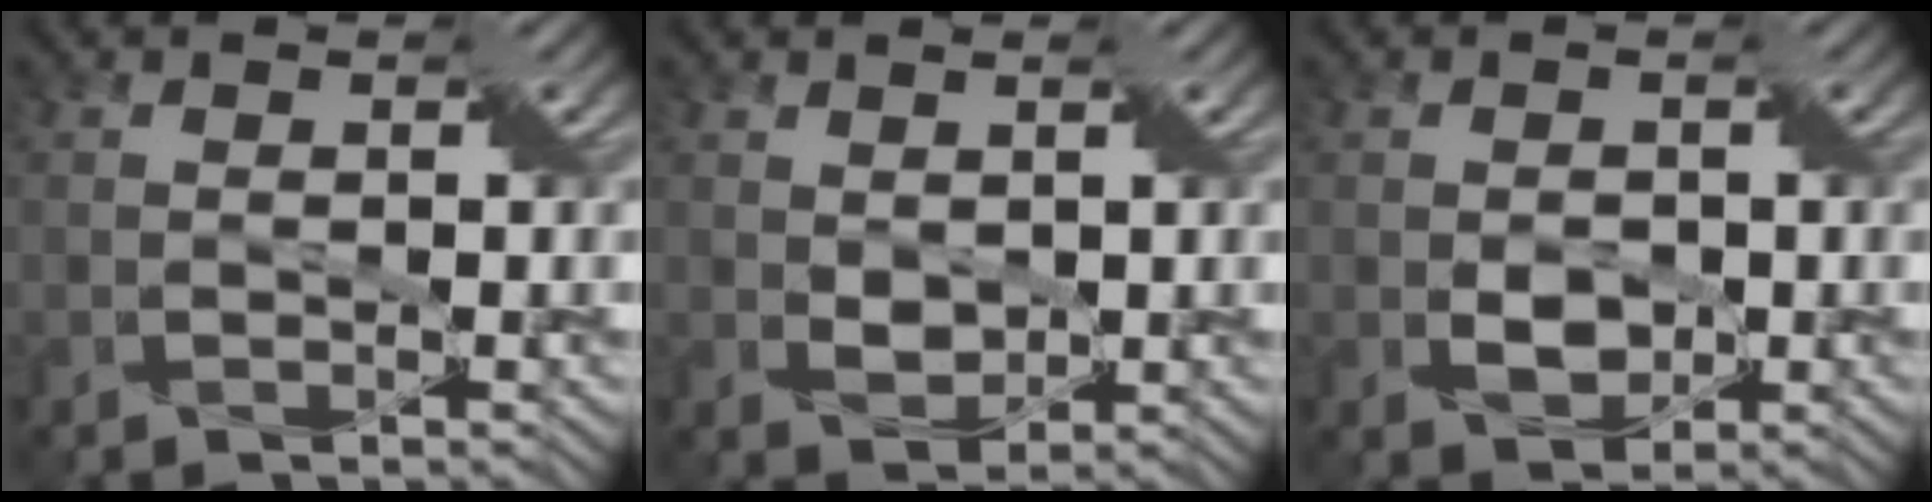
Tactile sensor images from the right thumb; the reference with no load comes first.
{"total": 2.0, "force": [0.9, 1.5, 1.1], "torque": [-0.032, -0.001, 0.018]}
{"total": 2.6, "force": [-0.5, 2.1, 1.5], "torque": [-0.032, -0.003, -0.007]}